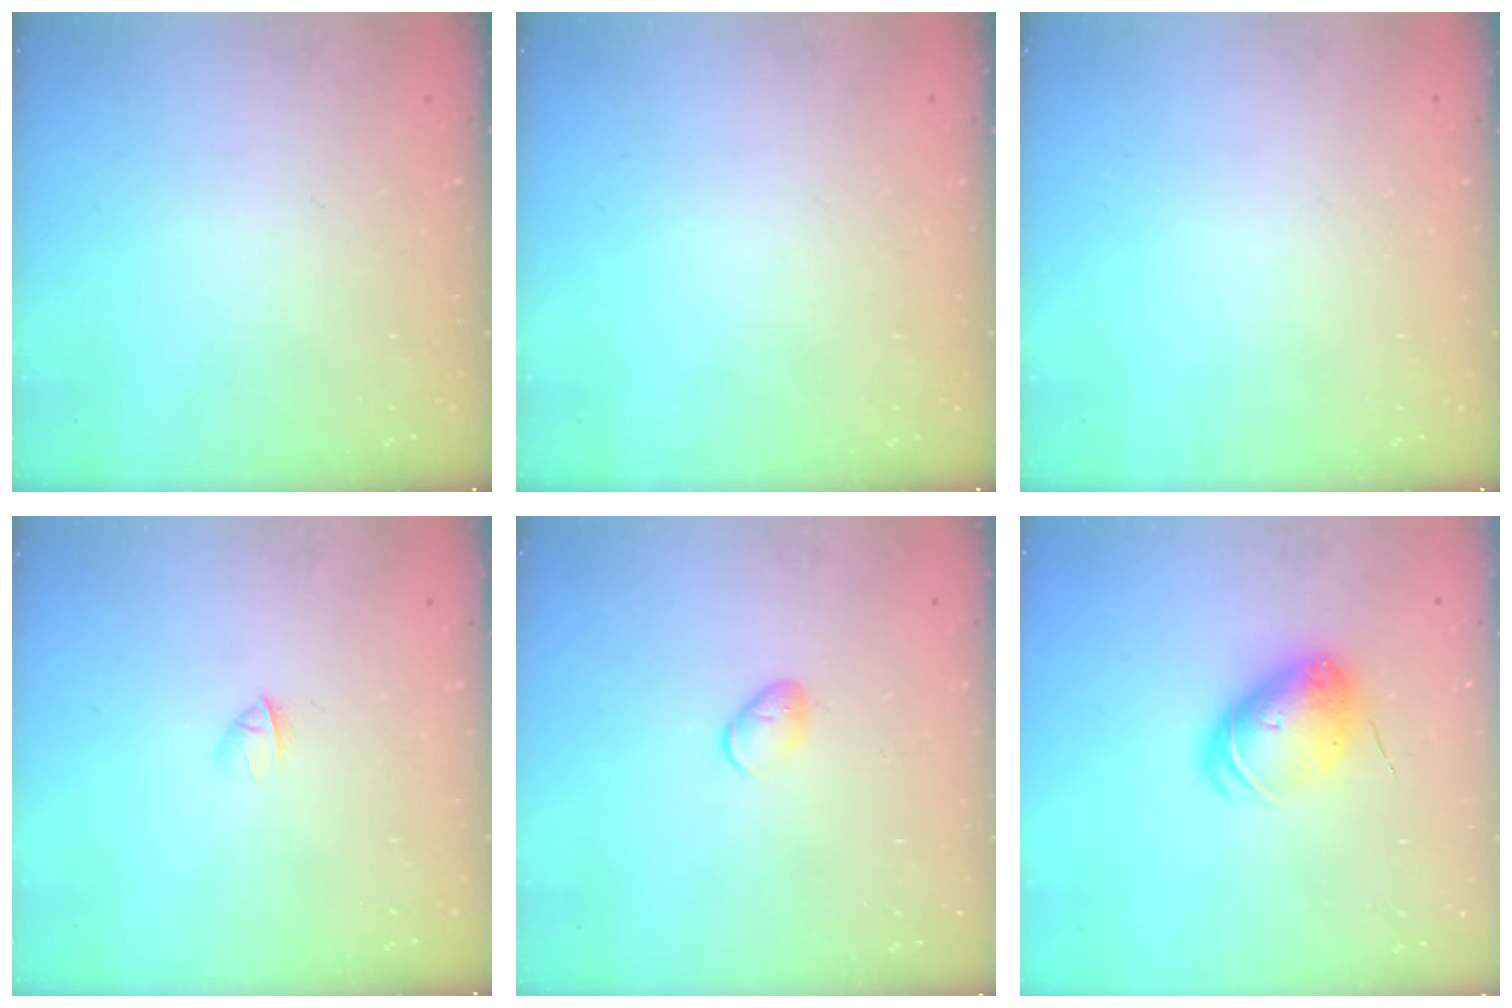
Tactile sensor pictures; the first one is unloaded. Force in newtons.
{"total": 0.0}
{"total": 0.0}
{"total": 1.7, "press": 1.6, "slide": 0.5}
{"total": 6.2, "press": 6.1, "slide": 0.7}
{"total": 8.7, "press": 8.6, "slide": 1.1}